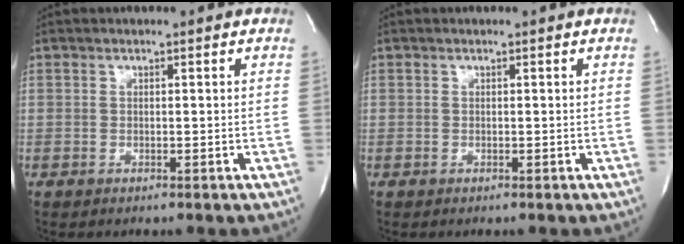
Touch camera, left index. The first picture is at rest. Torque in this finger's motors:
{"motor_torque": [-0.09, 0.11, 0.00, 0.00]}